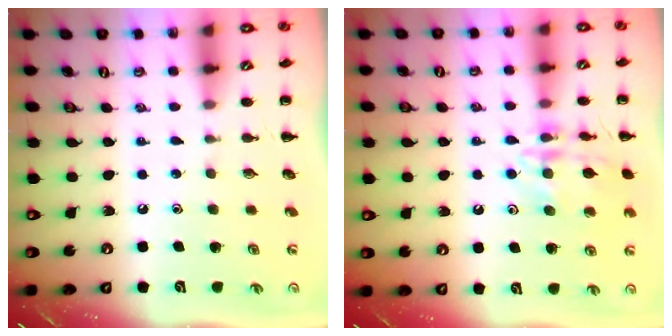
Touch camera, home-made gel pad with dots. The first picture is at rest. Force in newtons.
{"total": 14.5, "press": 14.4, "slide": 1.2}